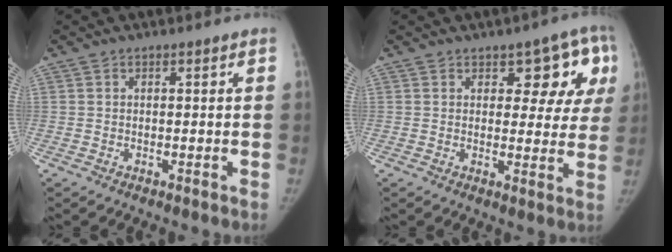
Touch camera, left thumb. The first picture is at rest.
{"total": 9.0, "force": [3.6, 5.0, 6.6], "torque": [-0.025, -0.010, 0.037]}